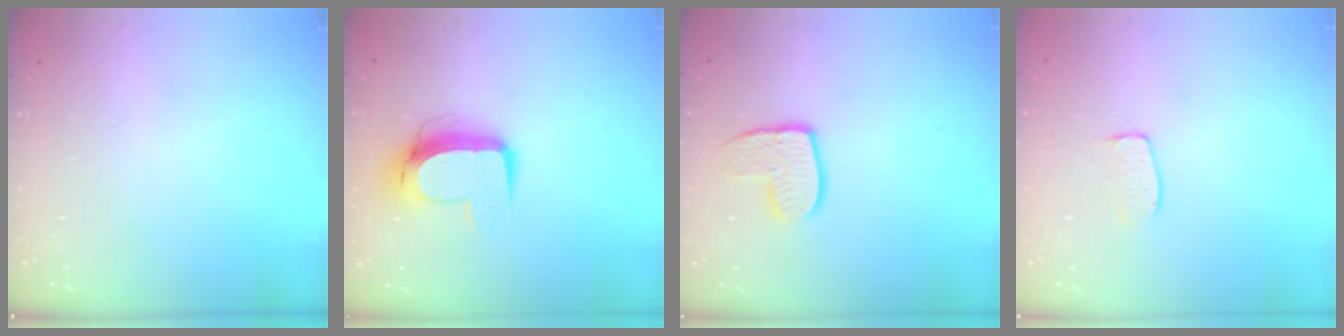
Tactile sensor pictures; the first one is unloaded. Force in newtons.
{"total": 10.5, "press": 10.5, "slide": 0.7}
{"total": 9.2, "press": 9.2, "slide": 0.6}
{"total": 4.8, "press": 4.8, "slide": 0.3}